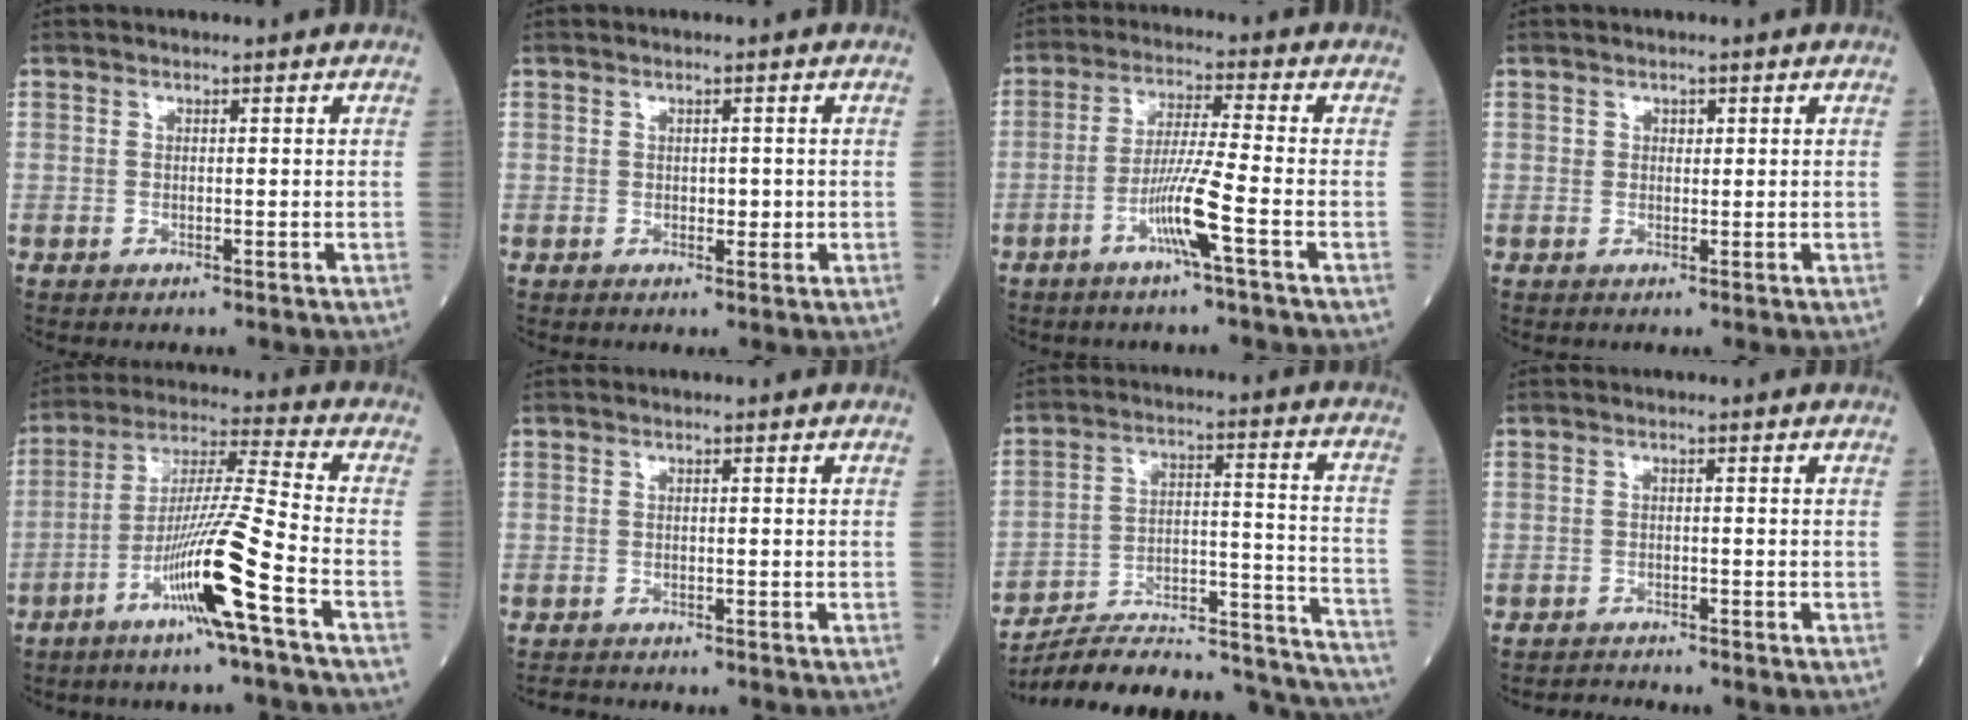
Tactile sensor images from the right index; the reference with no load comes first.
{"total": 1.2, "force": [0.0, 0.8, 0.9], "torque": [-0.008, 0.000, 0.002]}
{"total": 7.4, "force": [-3.2, -1.0, 6.6], "torque": [-0.128, -0.005, -0.065]}
{"total": 1.1, "force": [0.5, 0.9, 0.5], "torque": [-0.004, 0.000, 0.006]}
{"total": 12.8, "force": [-5.9, -1.6, 11.3], "torque": [-0.213, -0.005, -0.113]}
{"total": 1.2, "force": [-1.1, 0.1, -0.1], "torque": [-0.001, -0.005, -0.020]}
{"total": 29.7, "force": [-27.3, 4.3, 10.7], "torque": [-0.099, 0.016, -0.382]}
{"total": 1.8, "force": [-1.7, -0.3, -0.4], "torque": [0.006, -0.009, -0.028]}